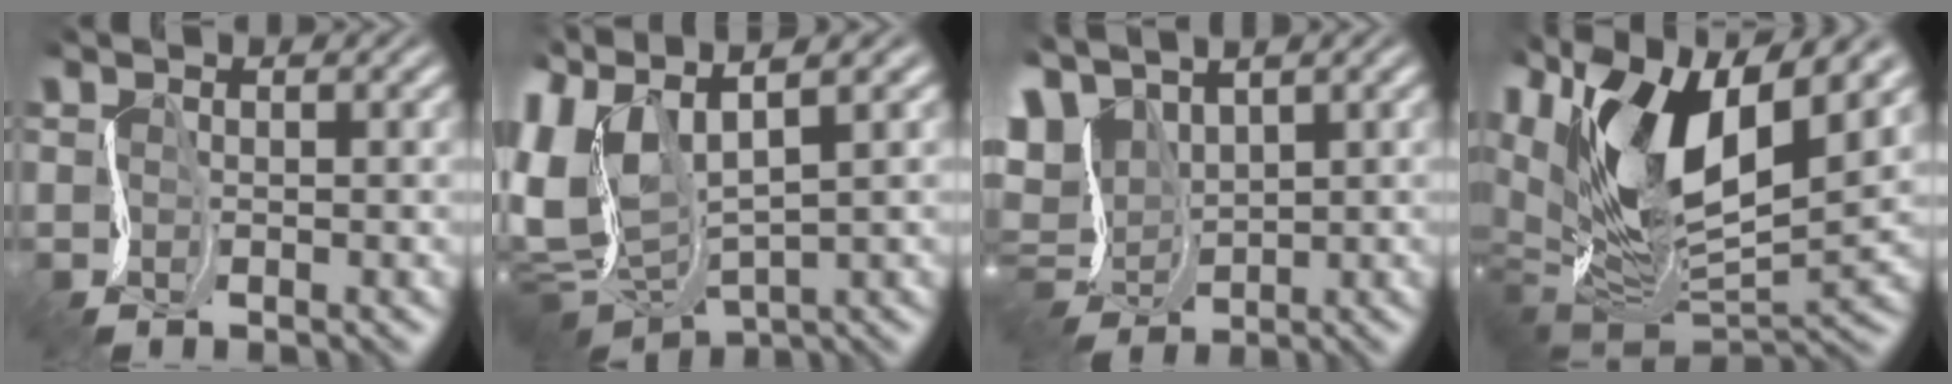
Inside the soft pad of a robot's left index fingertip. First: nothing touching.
{"total": 10.7, "force": [2.8, 5.9, 8.4], "torque": [-0.215, 0.001, 0.061]}
{"total": 7.2, "force": [1.9, 4.2, 5.5], "torque": [-0.112, -0.002, 0.035]}
{"total": 12.5, "force": [4.3, 6.4, 9.8], "torque": [-0.185, -0.007, 0.080]}